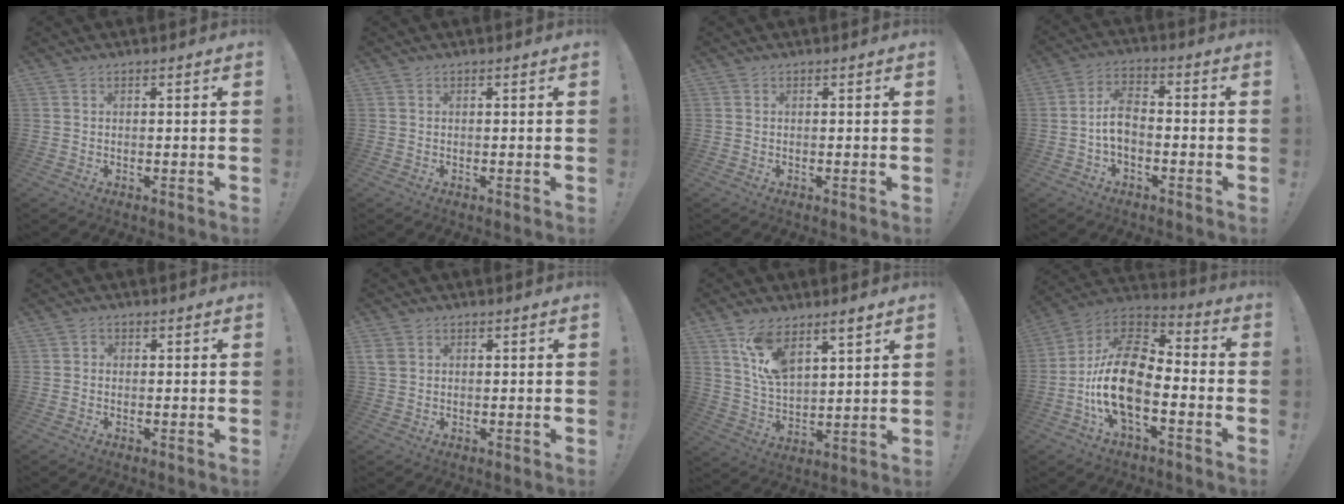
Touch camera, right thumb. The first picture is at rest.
{"total": 0.0}
{"total": 0.0}
{"total": 7.5, "force": [-1.4, 4.6, 5.7], "torque": [-0.110, 0.004, -0.026]}
{"total": 0.9, "force": [-0.4, 0.7, 0.4], "torque": [-0.012, 0.005, -0.007]}
{"total": 2.8, "force": [1.0, 2.2, 1.4], "torque": [-0.018, 0.003, 0.019]}
{"total": 11.1, "force": [7.6, 4.8, 6.6], "torque": [-0.121, -0.030, 0.142]}
{"total": 19.6, "force": [-5.0, 10.4, 15.9], "torque": [-0.310, 0.027, -0.081]}